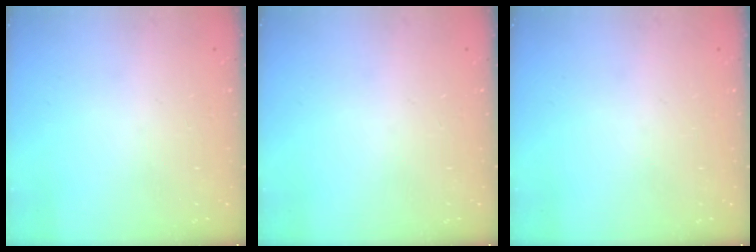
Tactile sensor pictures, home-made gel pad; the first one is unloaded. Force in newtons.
{"total": 0.0}
{"total": 0.0}